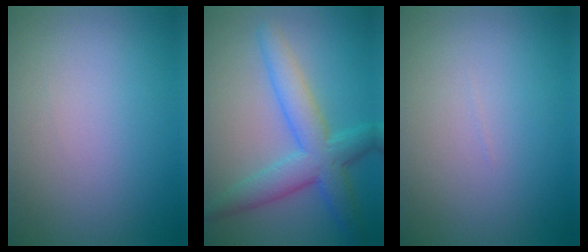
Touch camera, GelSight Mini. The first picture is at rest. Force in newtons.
{"total": 5.8, "press": 5.8, "slide": 0.1}
{"total": 0.0}